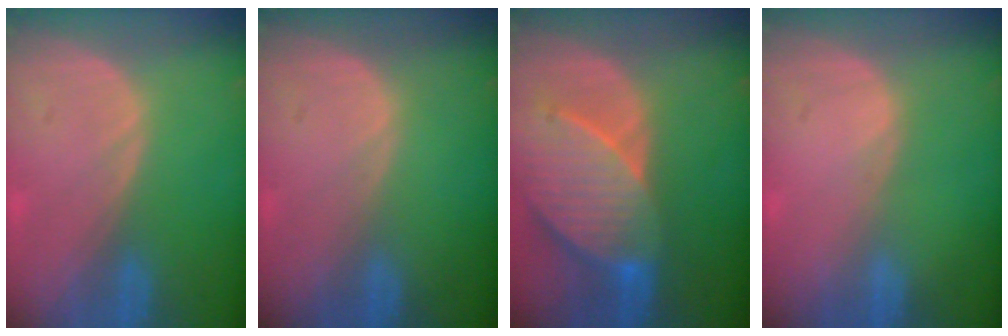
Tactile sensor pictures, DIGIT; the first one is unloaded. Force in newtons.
{"total": 0.0}
{"total": 9.9, "press": 8.9, "slide": 4.3}
{"total": 0.0}